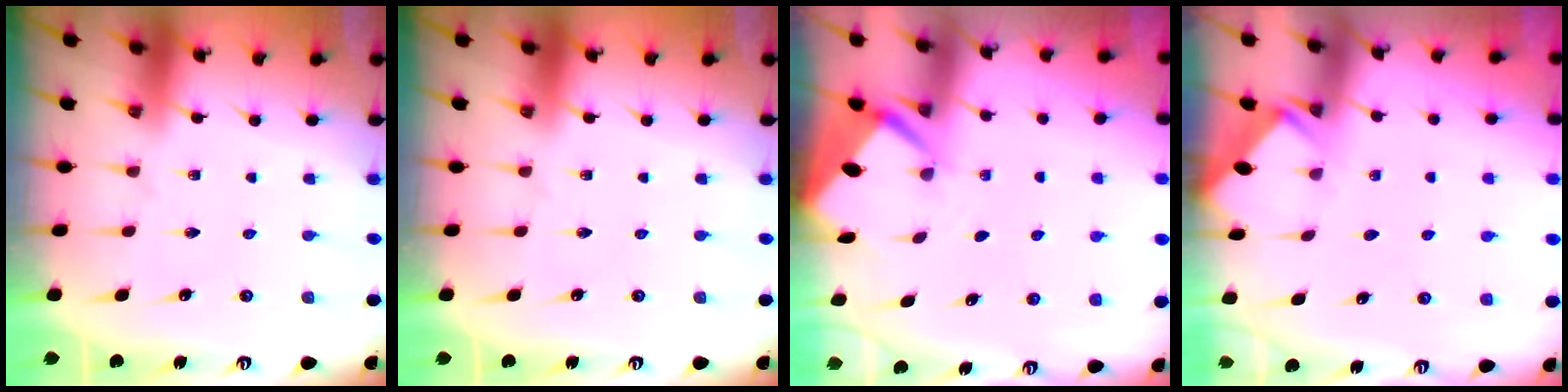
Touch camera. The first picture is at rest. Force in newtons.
{"total": 0.0}
{"total": 2.4, "press": 2.4, "slide": 0.1}
{"total": 2.5, "press": 2.4, "slide": 0.4}